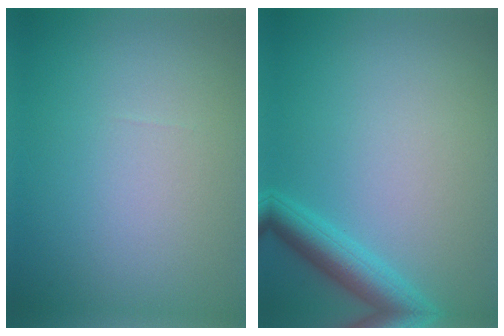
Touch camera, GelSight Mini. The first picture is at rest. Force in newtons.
{"total": 3.3, "press": 3.3, "slide": 0.2}